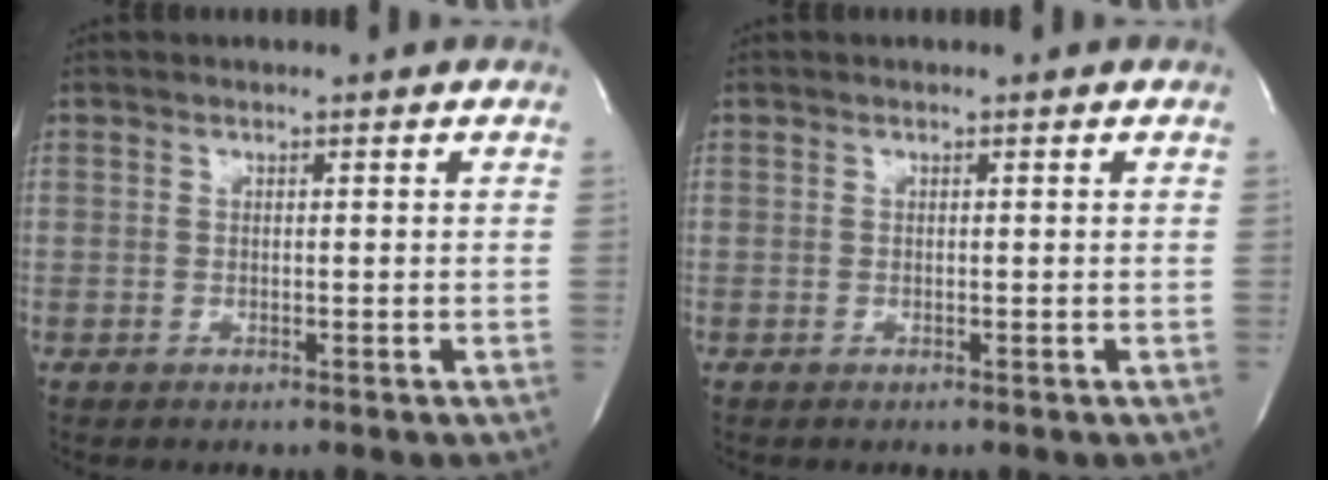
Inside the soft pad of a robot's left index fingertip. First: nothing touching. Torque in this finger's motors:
{"motor_torque": [0.01, 0.00, 0.00, 0.00]}